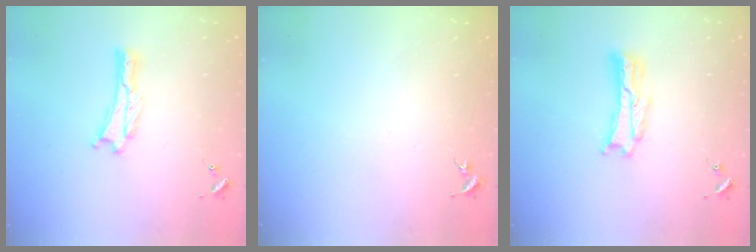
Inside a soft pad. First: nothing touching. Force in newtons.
{"total": 0.0}
{"total": 2.8, "press": 2.7, "slide": 0.4}